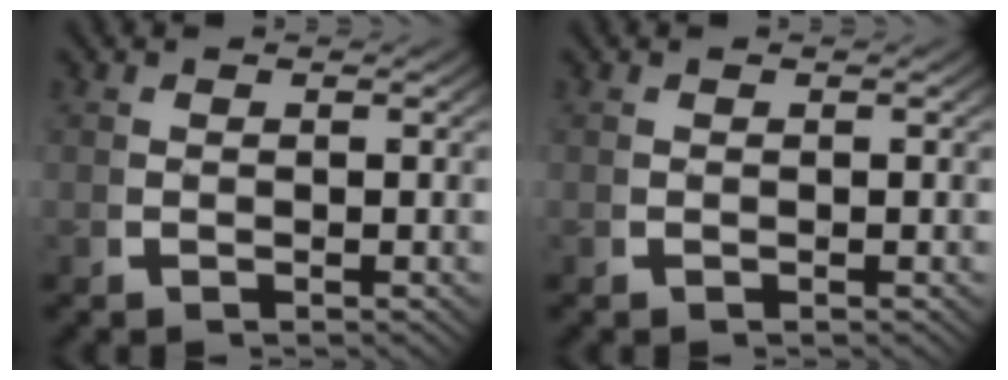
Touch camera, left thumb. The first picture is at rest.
{"total": 0.0}